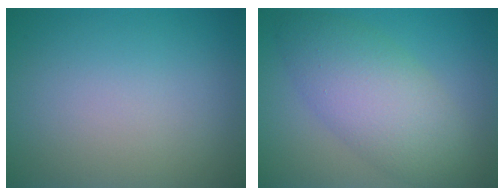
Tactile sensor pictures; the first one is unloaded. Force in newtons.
{"total": 6.6, "press": 6.6, "slide": 0.1}